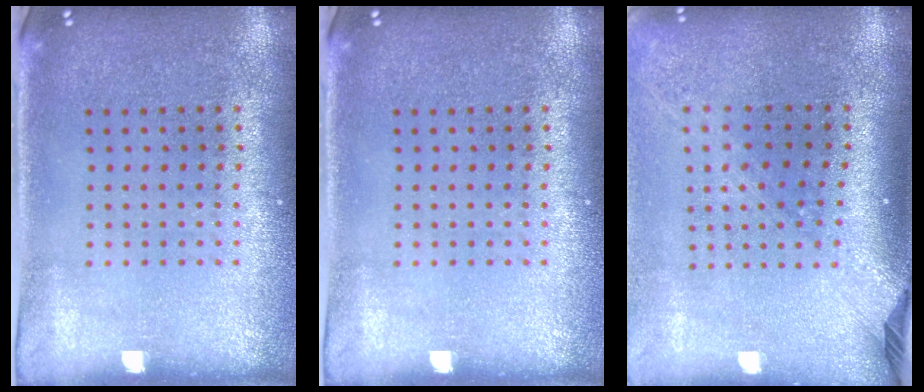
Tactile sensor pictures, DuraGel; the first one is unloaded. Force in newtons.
{"total": 0.0}
{"total": 2.3, "press": 1.7, "slide": 1.6}